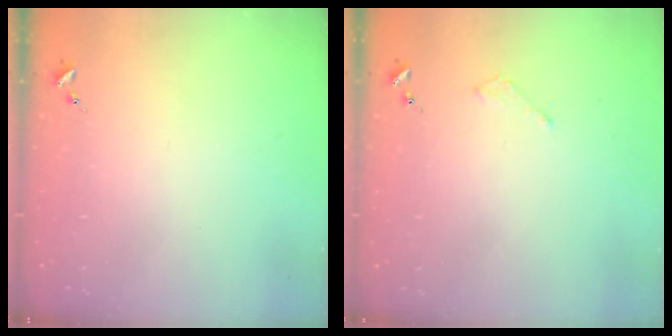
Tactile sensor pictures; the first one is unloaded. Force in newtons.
{"total": 2.0, "press": 2.0, "slide": 0.3}